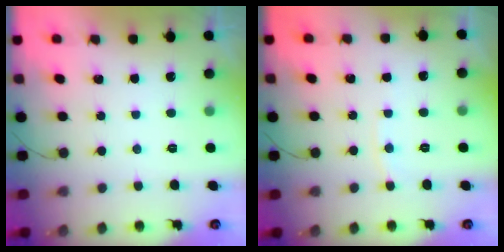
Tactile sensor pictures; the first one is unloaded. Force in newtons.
{"total": 2.8, "press": 2.7, "slide": 0.4}